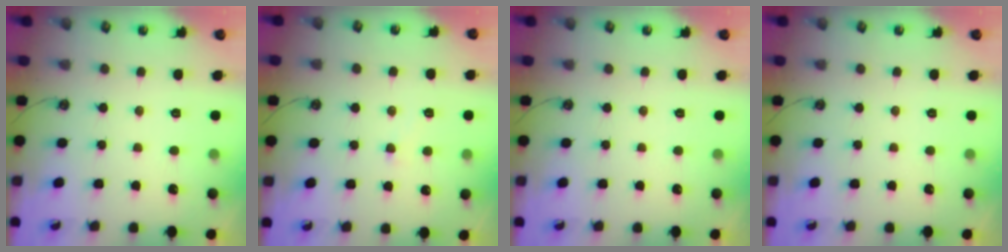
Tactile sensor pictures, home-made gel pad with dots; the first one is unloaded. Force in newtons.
{"total": 2.7, "press": 2.7, "slide": 0.5}
{"total": 0.0}
{"total": 0.0}